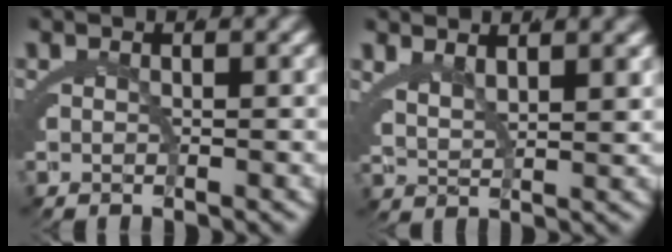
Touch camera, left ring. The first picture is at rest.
{"total": 3.0, "force": [2.4, 0.7, 1.5], "torque": [-0.034, -0.010, 0.052]}